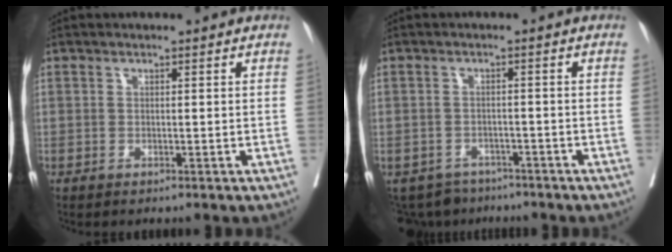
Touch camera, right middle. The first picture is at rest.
{"total": 6.3, "force": [-5.4, 3.2, 0.0], "torque": [0.001, 0.002, -0.078]}